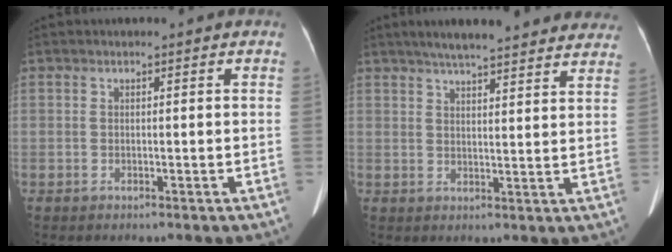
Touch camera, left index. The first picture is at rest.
{"total": 18.9, "force": [16.5, 2.8, 8.9], "torque": [-0.120, 0.035, 0.206]}